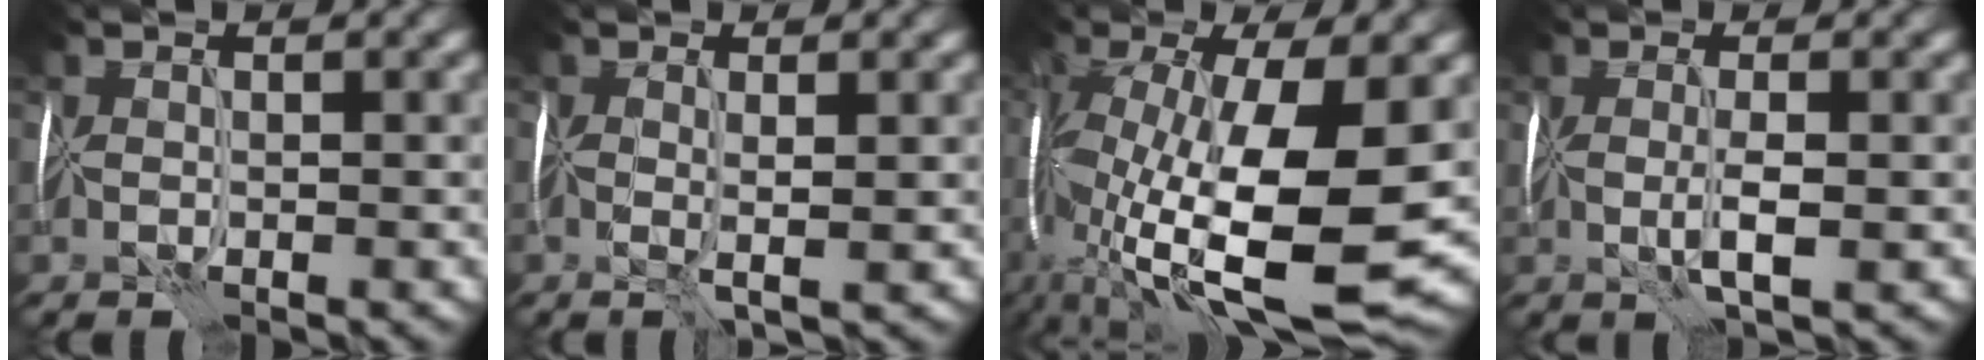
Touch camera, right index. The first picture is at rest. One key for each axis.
{"total": 1.8, "fx": 0.4, "fy": 0.0, "fz": 1.8, "tx": -0.034, "ty": -0.003, "tz": 0.006}
{"total": 15.3, "fx": -2.2, "fy": 5.9, "fz": 13.9, "tx": -0.276, "ty": -0.013, "tz": -0.033}
{"total": 2.1, "fx": 0.2, "fy": 0.1, "fz": 2.1, "tx": -0.046, "ty": -0.003, "tz": 0.004}